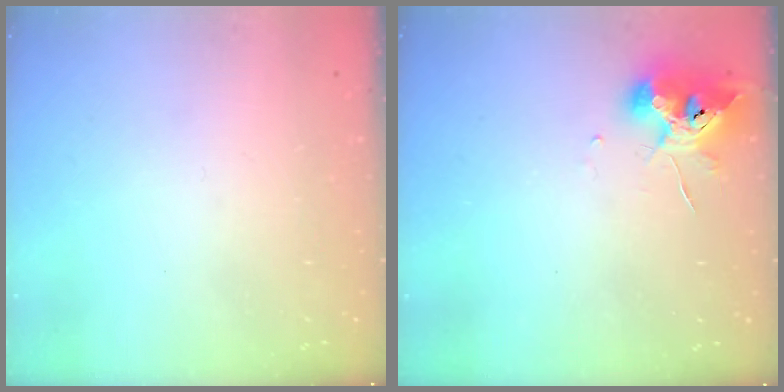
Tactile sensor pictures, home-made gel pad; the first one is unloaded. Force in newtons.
{"total": 9.8, "press": 9.7, "slide": 1.3}